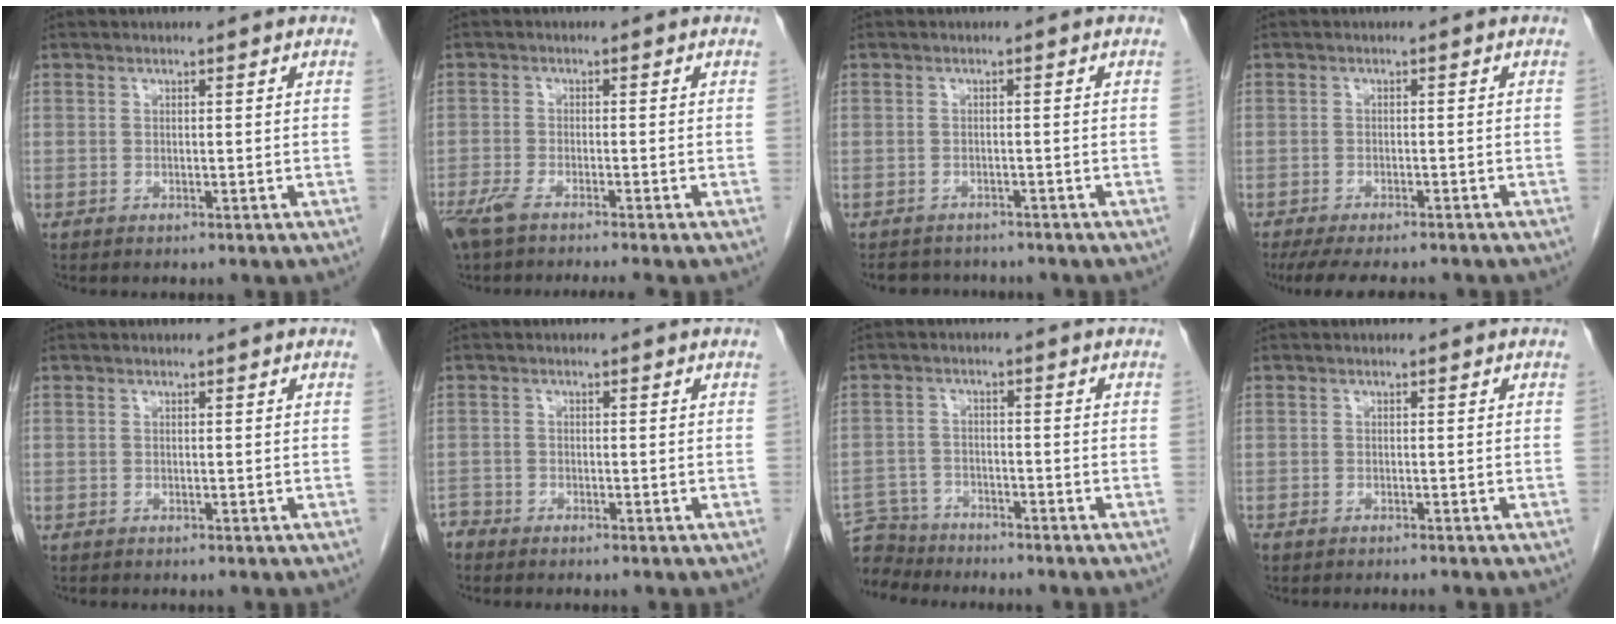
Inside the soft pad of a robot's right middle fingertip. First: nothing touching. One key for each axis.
{"total": 7.0, "fx": -5.7, "fy": 0.3, "fz": 4.2, "tx": -0.068, "ty": -0.015, "tz": -0.096}
{"total": 4.9, "fx": -4.5, "fy": 1.9, "fz": 0.6, "tx": -0.008, "ty": -0.001, "tz": -0.060}
{"total": 10.7, "fx": -9.2, "fy": 2.2, "fz": 5.0, "tx": -0.074, "ty": -0.015, "tz": -0.125}
{"total": 0.0}
{"total": 1.7, "fx": -1.7, "fy": 0.3, "fz": -0.2, "tx": 0.004, "ty": -0.004, "tz": -0.033}
{"total": 7.5, "fx": -7.2, "fy": 2.2, "fz": 0.2, "tx": -0.007, "ty": 0.000, "tz": -0.132}
{"total": 2.3, "fx": -2.1, "fy": 0.2, "fz": 1.0, "tx": -0.017, "ty": -0.004, "tz": -0.027}